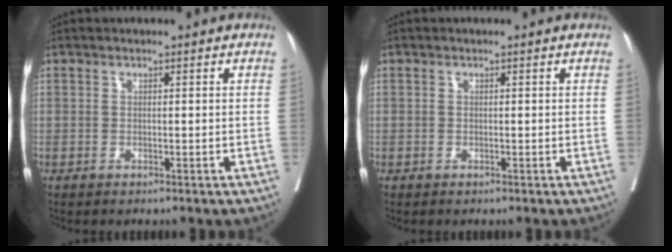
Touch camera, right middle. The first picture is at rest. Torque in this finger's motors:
{"motor_torque": [1.17, -0.96, -0.04, -0.21]}